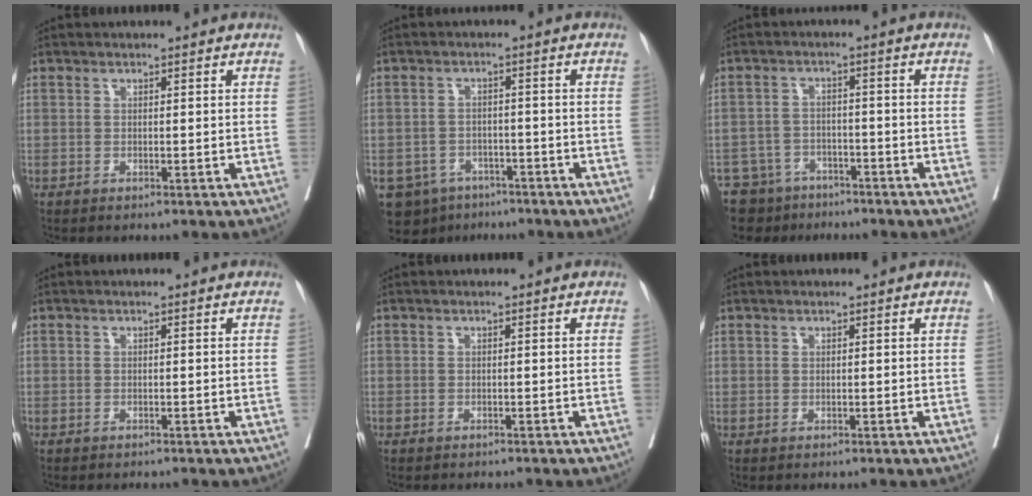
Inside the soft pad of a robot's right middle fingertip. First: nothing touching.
{"total": 7.9, "force": [-5.1, 5.6, 2.0], "torque": [-0.039, 0.003, -0.072]}
{"total": 7.7, "force": [-5.9, 4.9, 0.5], "torque": [-0.013, 0.014, -0.092]}
{"total": 0.8, "force": [-0.7, 0.2, 0.2], "torque": [-0.007, -0.001, -0.013]}
{"total": 1.1, "force": [-1.0, 0.3, 0.3], "torque": [-0.010, -0.002, -0.015]}
{"total": 0.6, "force": [0.2, 0.5, 0.0], "torque": [0.008, 0.003, 0.003]}